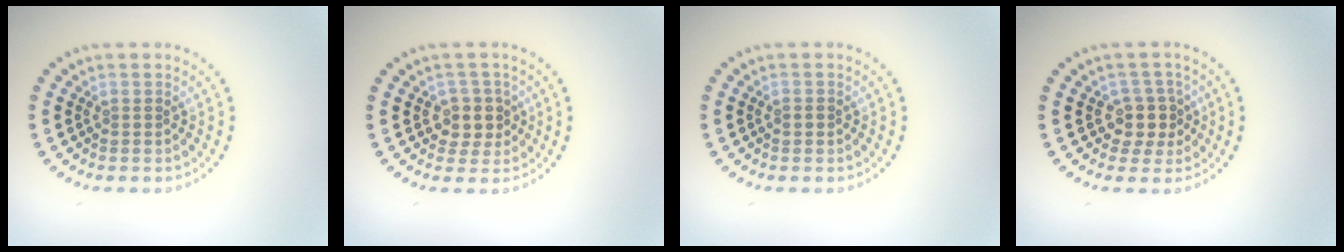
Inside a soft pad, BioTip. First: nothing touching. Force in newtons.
{"total": 2.5, "press": 2.3, "slide": 1.1}
{"total": 1.0, "press": 1.0, "slide": 0.2}
{"total": 2.6, "press": 2.2, "slide": 1.4}